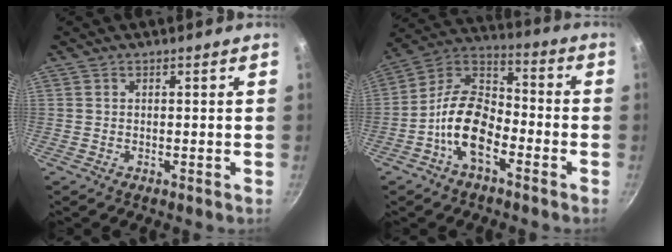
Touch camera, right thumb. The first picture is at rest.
{"total": 13.4, "force": [-5.4, 7.3, 9.8], "torque": [-0.160, 0.057, -0.122]}